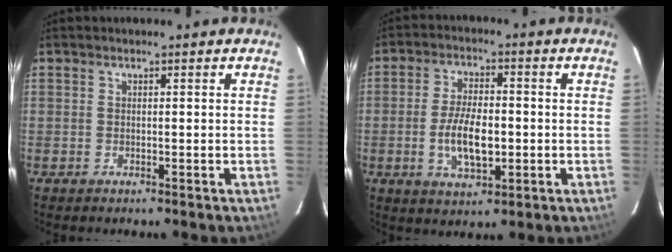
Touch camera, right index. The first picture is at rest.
{"total": 8.9, "force": [-1.7, 3.9, 7.9], "torque": [-0.156, -0.002, -0.027]}